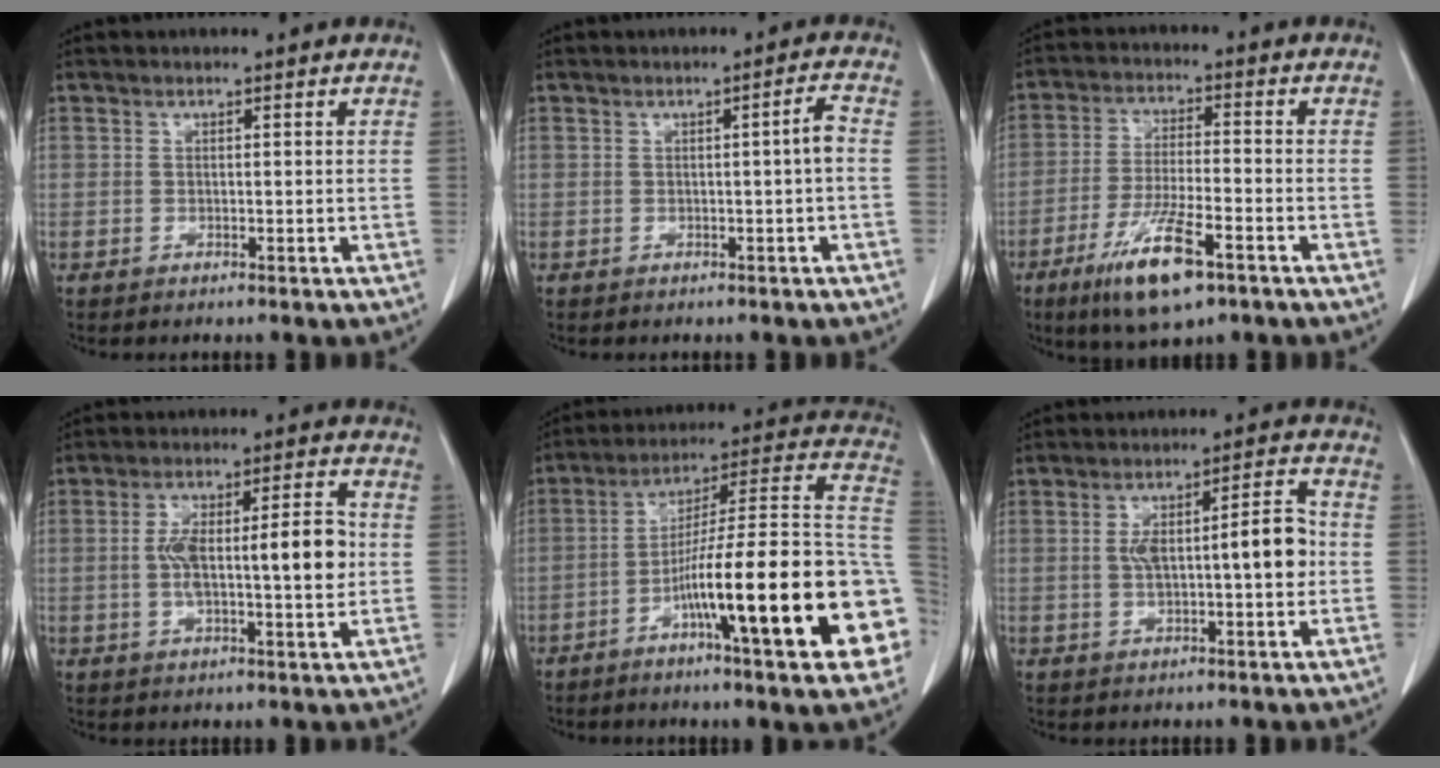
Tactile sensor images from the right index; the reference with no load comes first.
{"total": 2.1, "force": [-0.3, -0.3, 2.1], "torque": [-0.029, 0.002, -0.003]}
{"total": 11.0, "force": [-6.1, 2.1, 9.0], "torque": [-0.174, -0.023, -0.103]}
{"total": 12.1, "force": [0.1, 2.9, 11.7], "torque": [-0.195, 0.024, 0.004]}
{"total": 25.6, "force": [-7.5, 1.5, 24.5], "torque": [-0.278, 0.008, -0.122]}
{"total": 10.0, "force": [-0.1, 2.3, 9.8], "torque": [-0.156, 0.028, 0.001]}